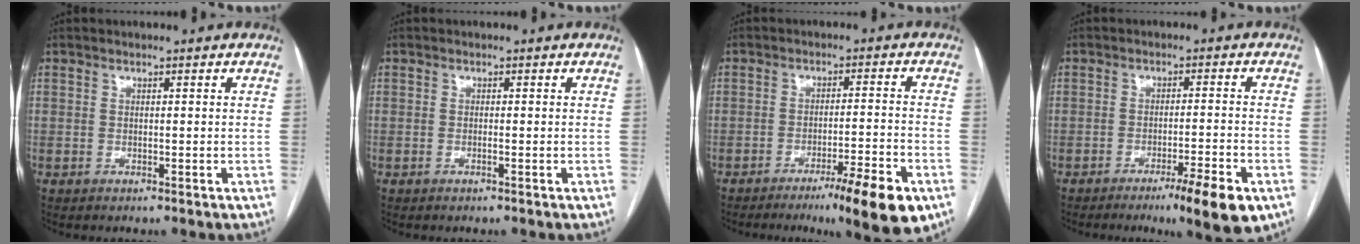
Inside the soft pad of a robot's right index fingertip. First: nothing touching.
{"total": 0.6, "force": [-0.3, -0.1, 0.5], "torque": [-0.012, 0.001, -0.006]}
{"total": 10.5, "force": [-6.2, 0.3, 8.4], "torque": [-0.114, -0.016, -0.094]}
{"total": 8.1, "force": [-4.7, 0.2, 6.6], "torque": [-0.093, -0.014, -0.069]}